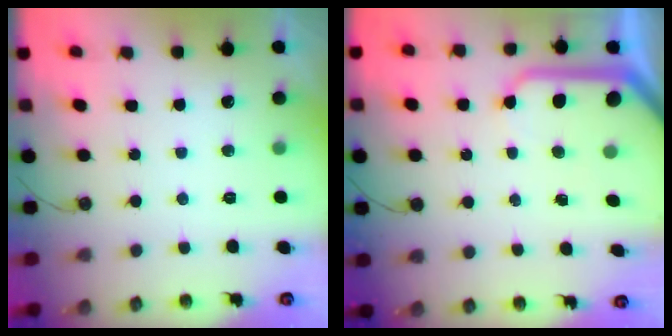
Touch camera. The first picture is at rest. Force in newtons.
{"total": 11.4, "press": 11.3, "slide": 1.1}